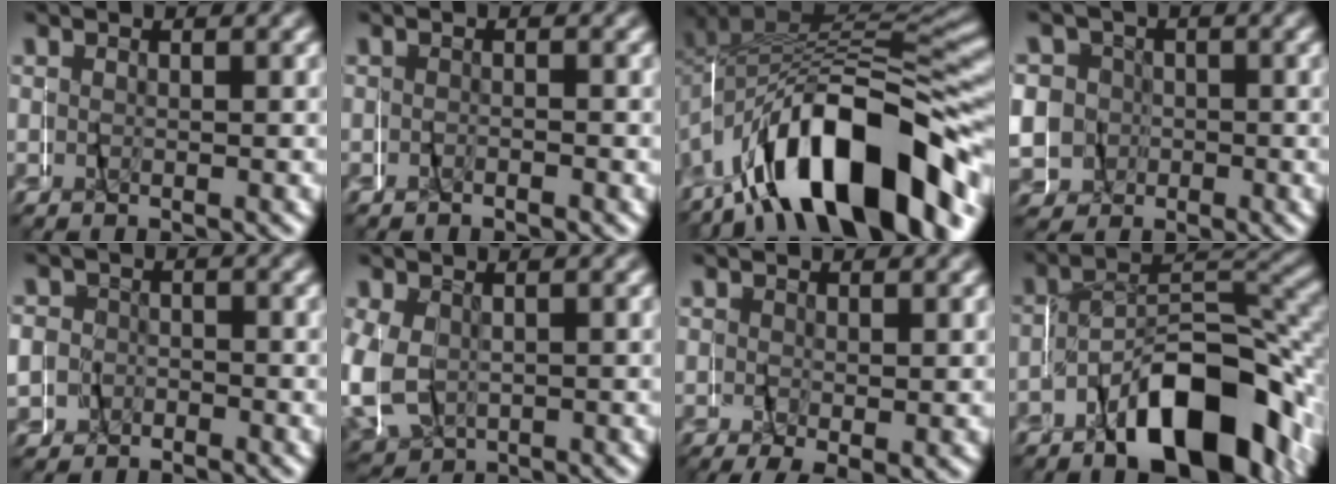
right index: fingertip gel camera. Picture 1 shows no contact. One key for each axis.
{"total": 0.7, "fx": -0.6, "fy": 0.3, "fz": 0.2, "tx": -0.013, "ty": 0.001, "tz": -0.012}
{"total": 13.2, "fx": -5.9, "fy": 6.5, "fz": 9.8, "tx": -0.170, "ty": -0.003, "tz": -0.083}
{"total": 8.7, "fx": 1.2, "fy": 8.2, "fz": 2.7, "tx": -0.064, "ty": 0.000, "tz": 0.010}
{"total": 4.7, "fx": 0.4, "fy": 4.6, "fz": 1.0, "tx": -0.026, "ty": 0.016, "tz": -0.008}
{"total": 7.4, "fx": -0.1, "fy": 6.9, "fz": 2.6, "tx": -0.095, "ty": -0.019, "tz": 0.006}
{"total": 3.2, "fx": -0.4, "fy": 1.8, "fz": 2.6, "tx": -0.046, "ty": -0.018, "tz": 0.005}
{"total": 10.3, "fx": -4.9, "fy": 4.8, "fz": 7.8, "tx": -0.113, "ty": -0.005, "tz": -0.075}